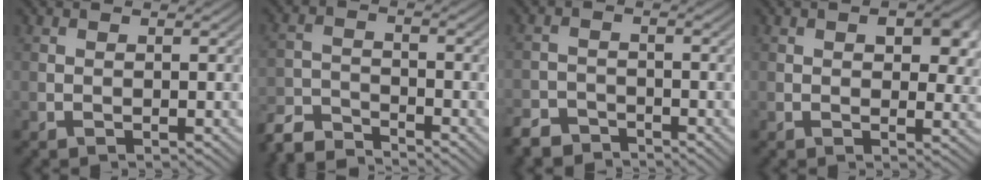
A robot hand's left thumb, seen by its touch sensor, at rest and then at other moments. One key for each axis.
{"total": 5.8, "fx": -5.4, "fy": 1.2, "fz": 1.6, "tx": -0.035, "ty": -0.011, "tz": -0.117}
{"total": 3.8, "fx": -3.4, "fy": 1.4, "fz": 0.9, "tx": -0.013, "ty": -0.004, "tz": -0.071}
{"total": 5.1, "fx": 1.7, "fy": 2.9, "fz": 3.9, "tx": -0.048, "ty": -0.003, "tz": 0.023}